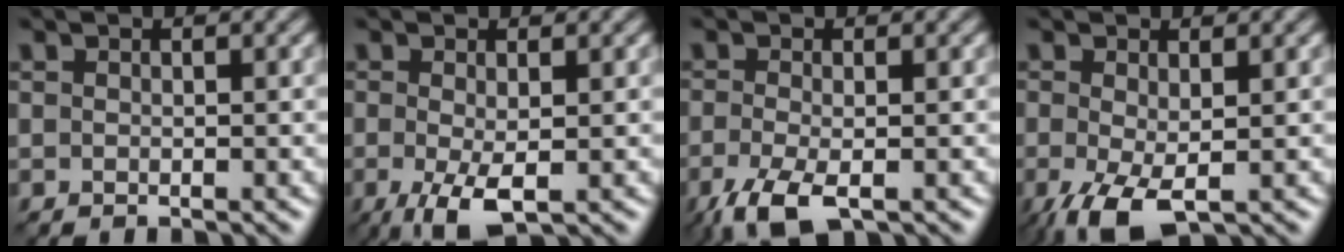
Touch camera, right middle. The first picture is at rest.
{"total": 4.0, "force": [-1.3, 1.7, 3.4], "torque": [-0.078, -0.008, -0.017]}
{"total": 4.8, "force": [-2.8, 1.7, 3.6], "torque": [-0.083, -0.004, -0.049]}
{"total": 5.3, "force": [-2.1, 2.5, 4.2], "torque": [-0.108, -0.016, -0.030]}